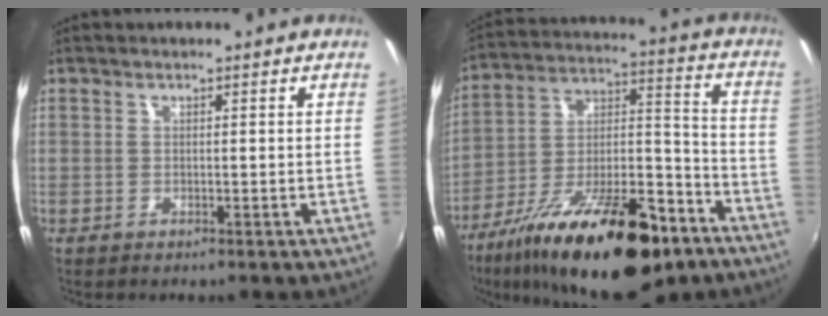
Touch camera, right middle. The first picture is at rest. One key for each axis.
{"total": 27.6, "fx": -16.2, "fy": 10.3, "fz": 19.8, "tx": -0.328, "ty": -0.014, "tz": -0.252}